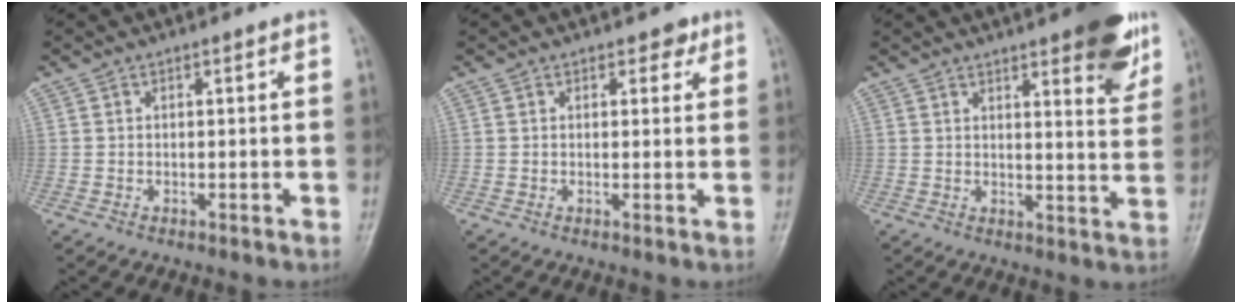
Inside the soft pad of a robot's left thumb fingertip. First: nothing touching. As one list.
[{"total": 2.2, "force": [1.4, 1.4, 1.0], "torque": [0.004, -0.005, 0.015]}, {"total": 12.3, "force": [7.8, 3.5, 8.9], "torque": [-0.083, -0.038, 0.094]}]